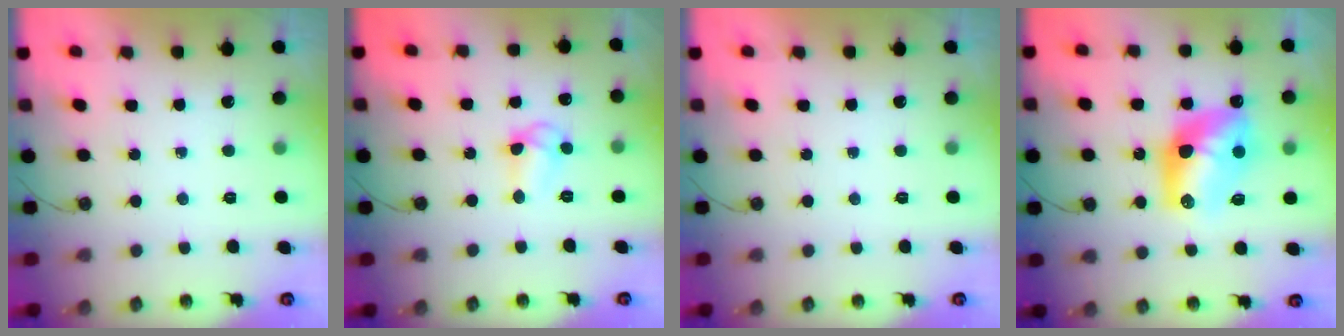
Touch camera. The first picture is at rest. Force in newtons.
{"total": 8.3, "press": 8.3, "slide": 0.6}
{"total": 0.0}
{"total": 13.0, "press": 13.0, "slide": 0.9}